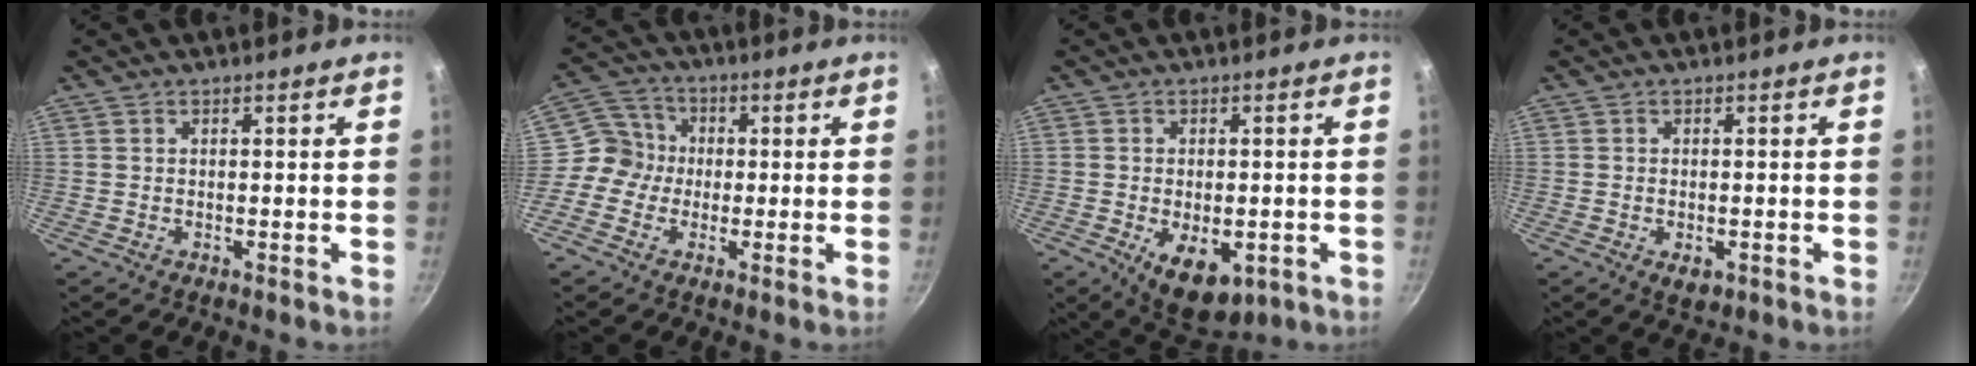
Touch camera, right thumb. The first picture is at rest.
{"total": 6.8, "force": [-0.6, 6.4, 2.1], "torque": [-0.006, 0.019, -0.035]}
{"total": 10.1, "force": [-3.3, 5.7, 7.7], "torque": [-0.084, 0.002, -0.030]}
{"total": 3.0, "force": [-1.1, 1.8, 2.2], "torque": [-0.032, -0.003, -0.013]}